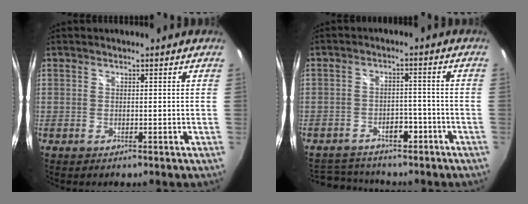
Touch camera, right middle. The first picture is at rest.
{"total": 10.3, "force": [-8.1, 5.5, 3.5], "torque": [-0.079, 0.018, -0.106]}